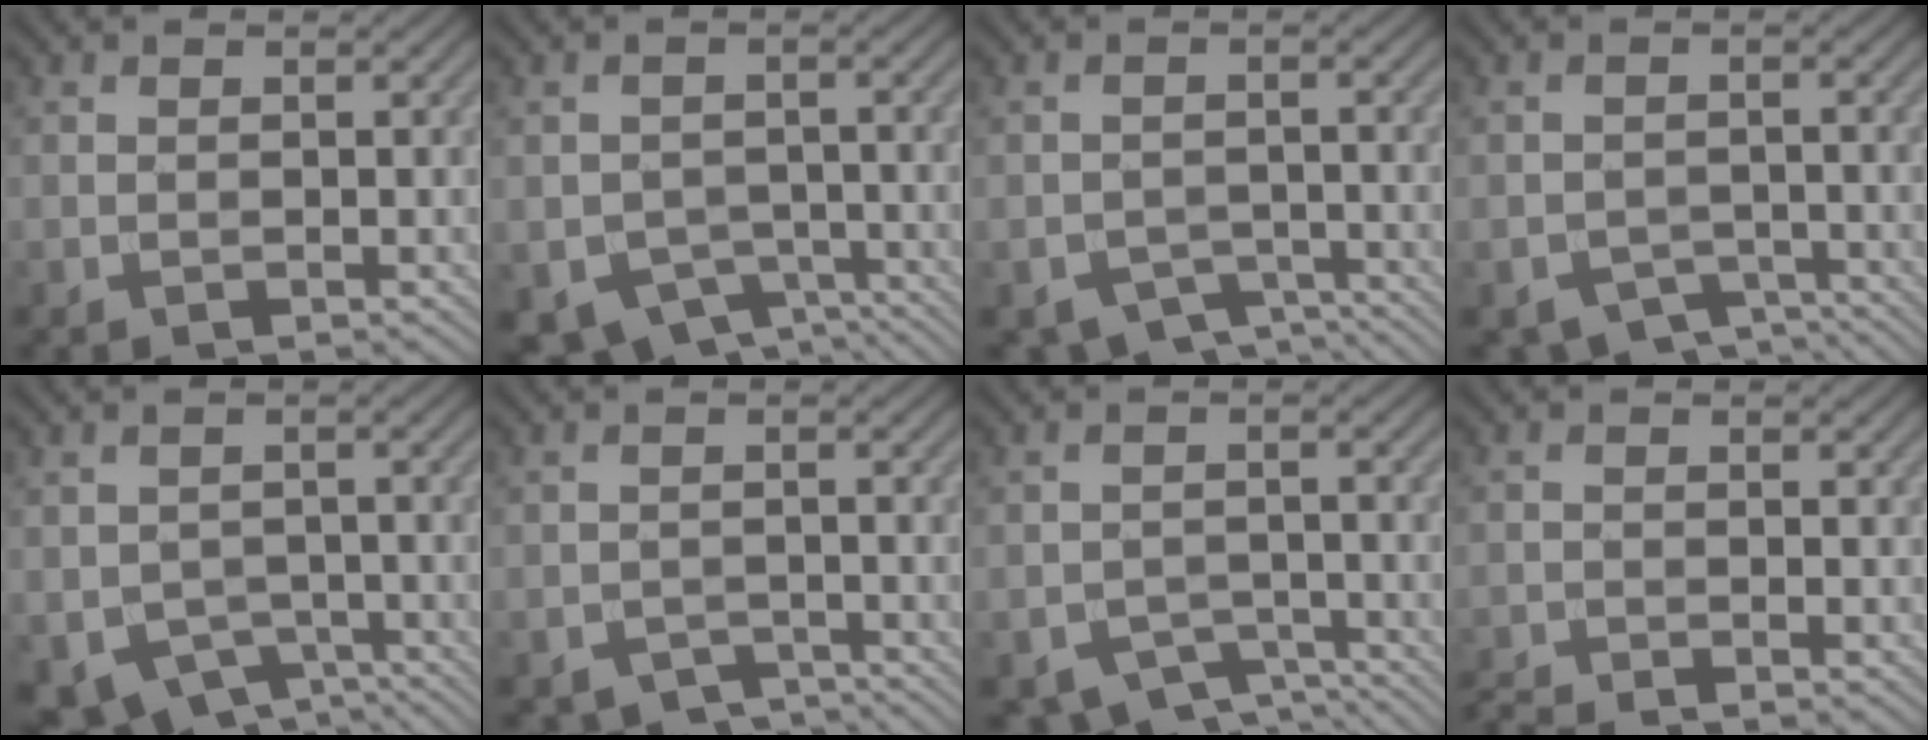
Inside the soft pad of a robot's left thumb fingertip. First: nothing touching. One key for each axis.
{"total": 6.7, "fx": -4.3, "fy": 4.4, "fz": 2.7, "tx": -0.047, "ty": -0.022, "tz": -0.065}
{"total": 5.0, "fx": -3.8, "fy": 2.7, "fz": 1.9, "tx": -0.030, "ty": -0.014, "tz": -0.059}
{"total": 4.6, "fx": -3.5, "fy": 2.4, "fz": 1.6, "tx": -0.023, "ty": -0.012, "tz": -0.056}
{"total": 6.3, "fx": -3.5, "fy": 4.5, "fz": 2.8, "tx": -0.053, "ty": -0.028, "tz": -0.053}
{"total": 3.2, "fx": -2.7, "fy": 1.4, "fz": 0.8, "tx": -0.010, "ty": -0.006, "tz": -0.046}
{"total": 5.6, "fx": -4.2, "fy": 2.9, "fz": 2.2, "tx": -0.035, "ty": -0.015, "tz": -0.066}
{"total": 2.2, "fx": -2.0, "fy": 0.0, "fz": 0.9, "tx": -0.020, "ty": -0.005, "tz": -0.045}